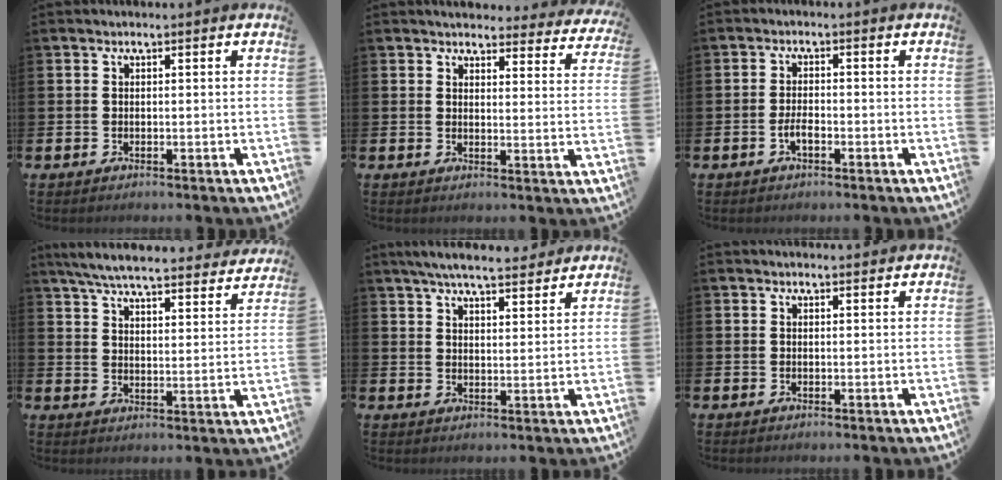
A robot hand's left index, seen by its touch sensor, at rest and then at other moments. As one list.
[{"total": 3.6, "force": [3.5, 0.8, 0.1], "torque": [-0.003, -0.030, 0.059]}, {"total": 2.1, "force": [-0.9, 0.8, 1.8], "torque": [-0.032, 0.002, -0.018]}, {"total": 6.8, "force": [6.3, 0.7, 2.4], "torque": [-0.063, -0.044, 0.108]}, {"total": 5.9, "force": [5.6, 0.8, 1.7], "torque": [-0.036, -0.026, 0.098]}, {"total": 1.0, "force": [1.0, 0.1, 0.1], "torque": [0.009, -0.005, 0.016]}]